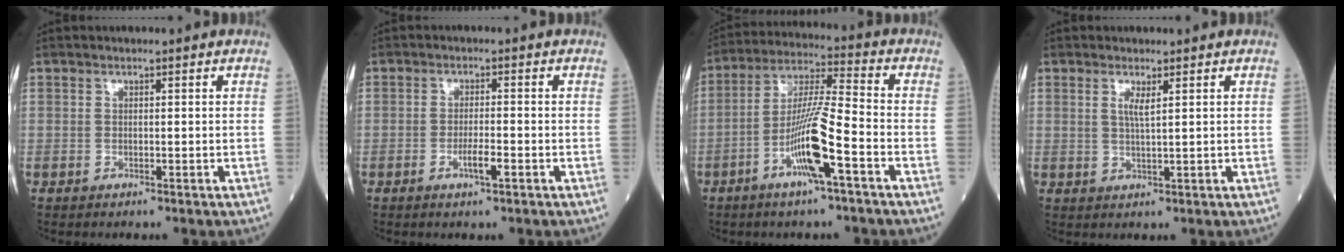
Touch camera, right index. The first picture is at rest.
{"total": 2.8, "force": [-1.3, 0.2, 2.5], "torque": [-0.044, -0.001, -0.023]}
{"total": 11.0, "force": [-4.6, 0.1, 10.1], "torque": [-0.196, 0.002, -0.089]}
{"total": 2.0, "force": [0.9, -0.1, 1.8], "torque": [-0.040, -0.004, 0.018]}